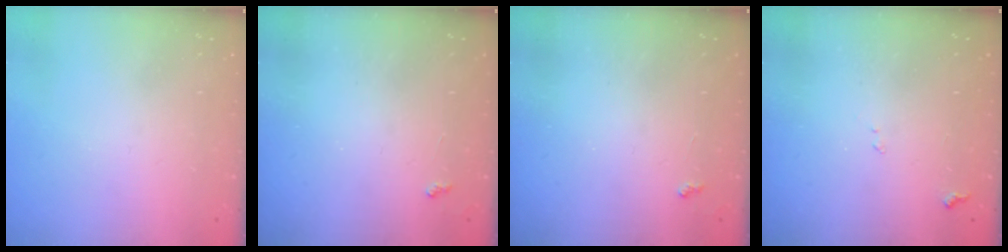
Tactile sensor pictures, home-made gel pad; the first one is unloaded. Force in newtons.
{"total": 3.4, "press": 3.3, "slide": 0.5}
{"total": 3.4, "press": 3.3, "slide": 0.5}
{"total": 7.6, "press": 7.6, "slide": 0.9}